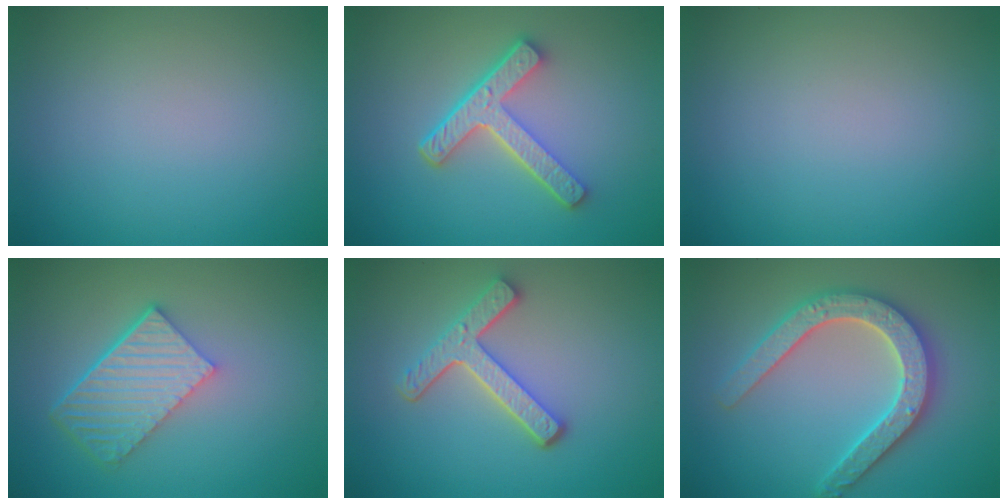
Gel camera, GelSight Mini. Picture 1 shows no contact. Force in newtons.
{"total": 4.8, "press": 3.5, "slide": 3.3}
{"total": 0.0}
{"total": 6.0, "press": 4.2, "slide": 4.2}
{"total": 4.2, "press": 3.3, "slide": 2.6}
{"total": 4.7, "press": 4.6, "slide": 1.0}